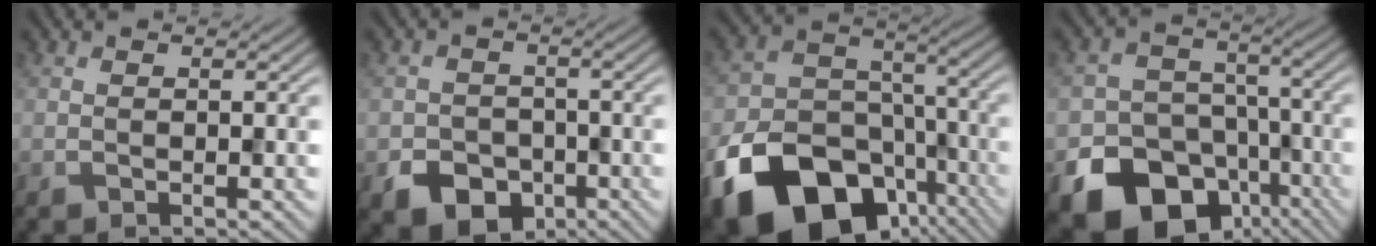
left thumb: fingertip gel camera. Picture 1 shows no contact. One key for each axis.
{"total": 6.2, "fx": -3.0, "fy": 4.7, "fz": 2.7, "tx": -0.051, "ty": -0.017, "tz": -0.051}
{"total": 19.6, "fx": -11.0, "fy": 13.2, "fz": 9.5, "tx": -0.205, "ty": -0.052, "tz": -0.164}
{"total": 18.3, "fx": -10.4, "fy": 13.6, "fz": 6.5, "tx": -0.112, "ty": -0.074, "tz": -0.168}